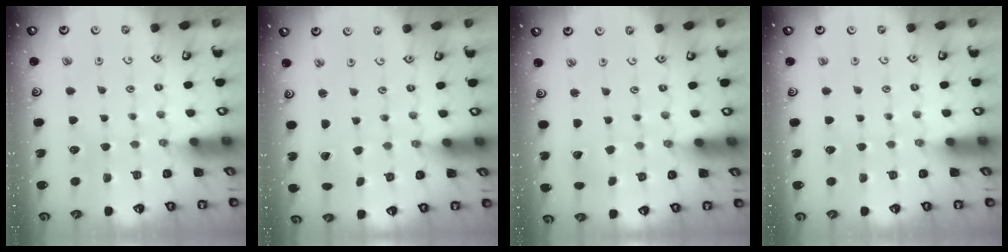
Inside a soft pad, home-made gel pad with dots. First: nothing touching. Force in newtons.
{"total": 0.7, "press": 0.5, "slide": 0.4}
{"total": 2.3, "press": 2.3, "slide": 0.1}
{"total": 0.0}